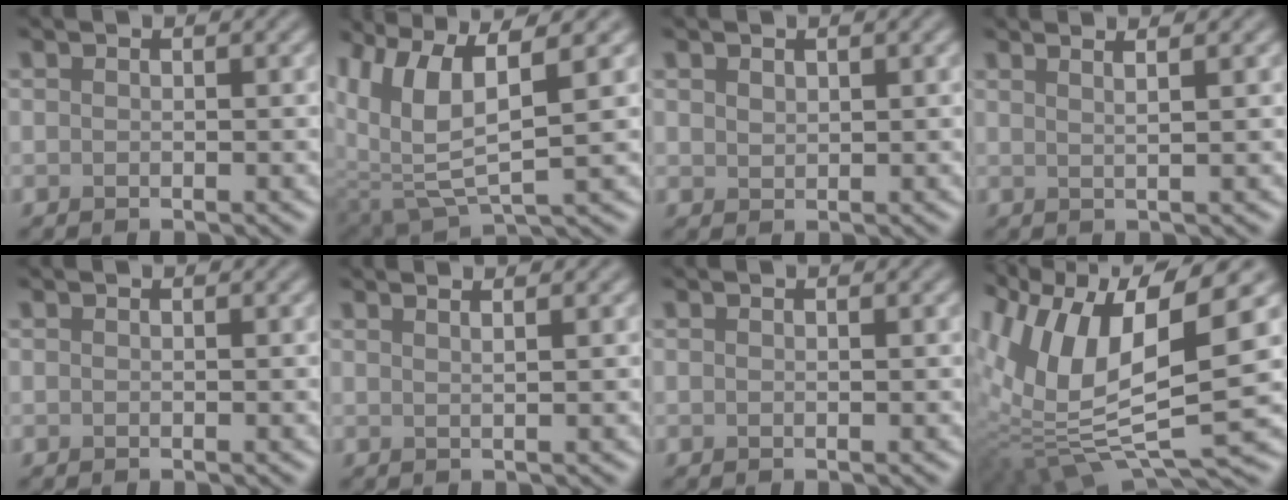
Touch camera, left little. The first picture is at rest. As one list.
[{"total": 7.0, "force": [2.6, 2.5, 6.0], "torque": [-0.135, -0.003, 0.054]}, {"total": 1.0, "force": [0.7, 0.6, 0.3], "torque": [-0.008, 0.000, 0.017]}, {"total": 3.0, "force": [1.9, 1.1, 2.1], "torque": [-0.006, 0.014, -0.005]}, {"total": 0.0}, {"total": 2.7, "force": [1.7, 1.1, 1.8], "torque": [-0.001, 0.008, -0.007]}, {"total": 0.0}, {"total": 13.0, "force": [3.4, 5.4, 11.4], "torque": [-0.242, -0.007, 0.066]}]